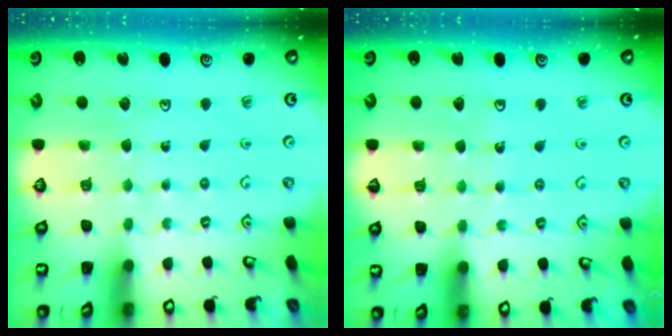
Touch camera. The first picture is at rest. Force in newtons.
{"total": 3.0, "press": 3.0, "slide": 0.3}